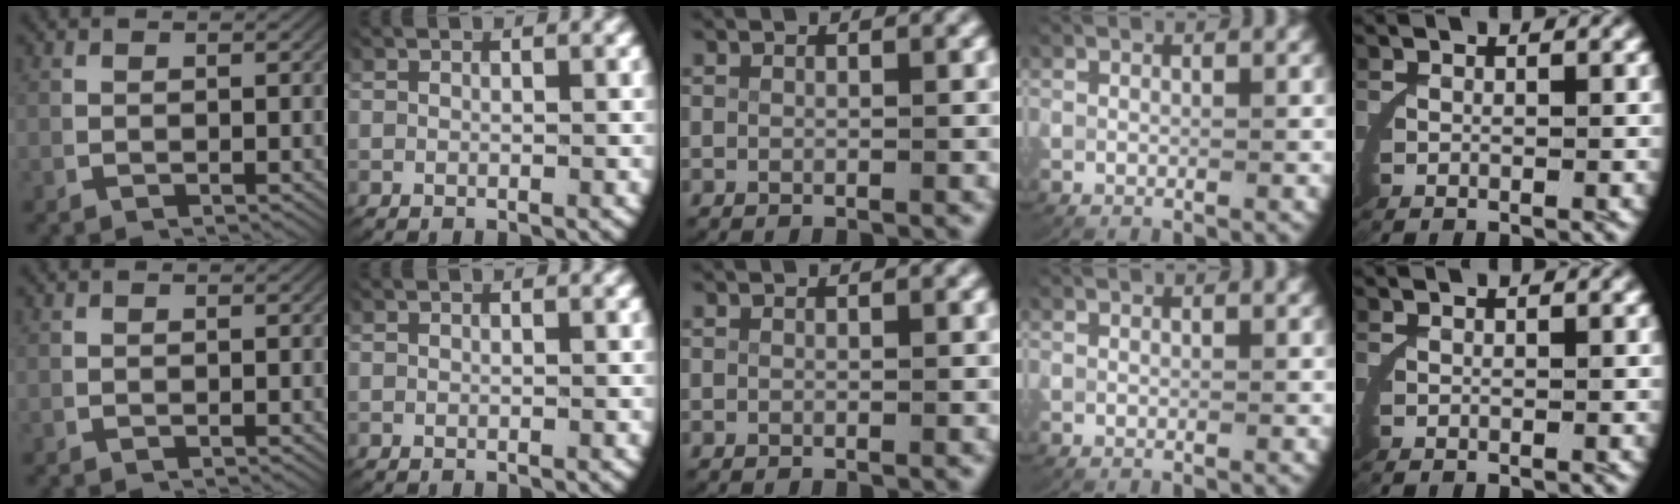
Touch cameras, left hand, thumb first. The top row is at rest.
{}